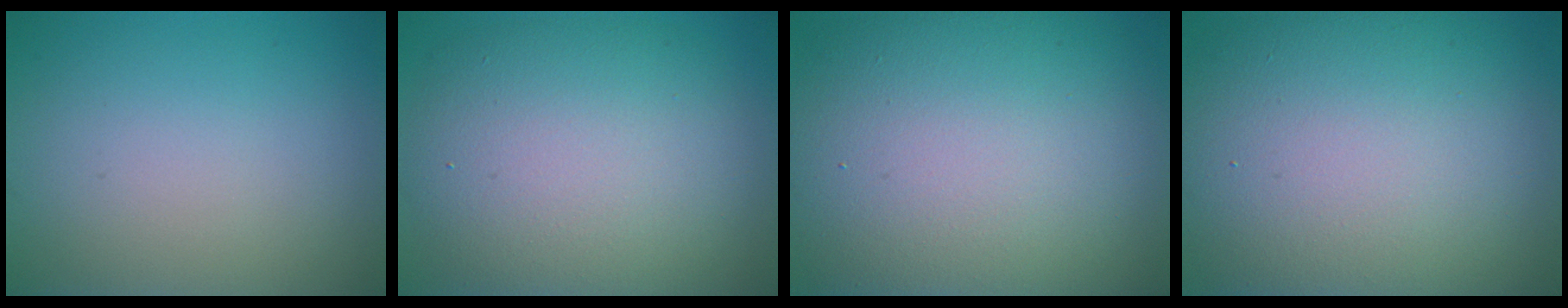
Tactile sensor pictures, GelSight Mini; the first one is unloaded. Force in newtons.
{"total": 10.7, "press": 10.7, "slide": 0.5}
{"total": 16.4, "press": 16.4, "slide": 0.9}
{"total": 15.6, "press": 15.6, "slide": 1.5}